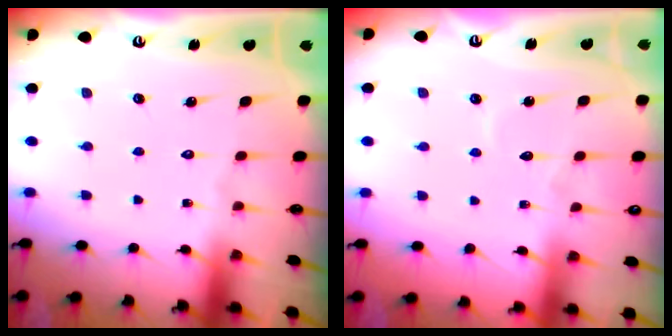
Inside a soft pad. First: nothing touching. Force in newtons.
{"total": 3.3, "press": 3.3, "slide": 0.2}